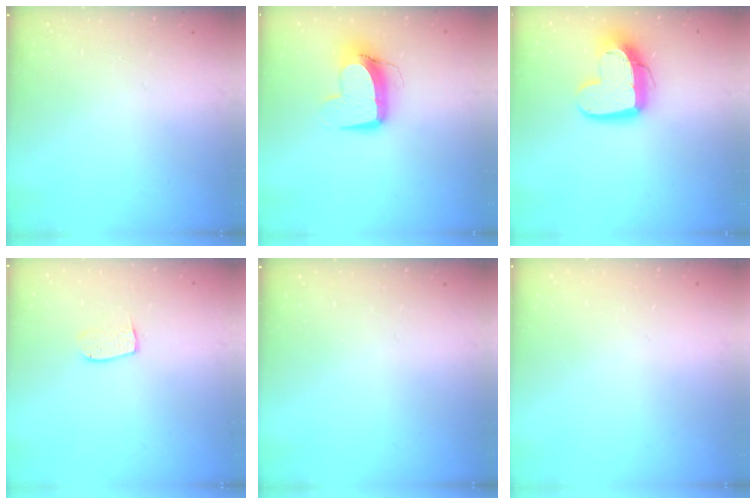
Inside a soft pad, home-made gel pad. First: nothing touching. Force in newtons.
{"total": 11.5, "press": 11.5, "slide": 1.4}
{"total": 15.4, "press": 15.4, "slide": 1.6}
{"total": 5.5, "press": 5.5, "slide": 0.4}
{"total": 0.0}
{"total": 0.0}